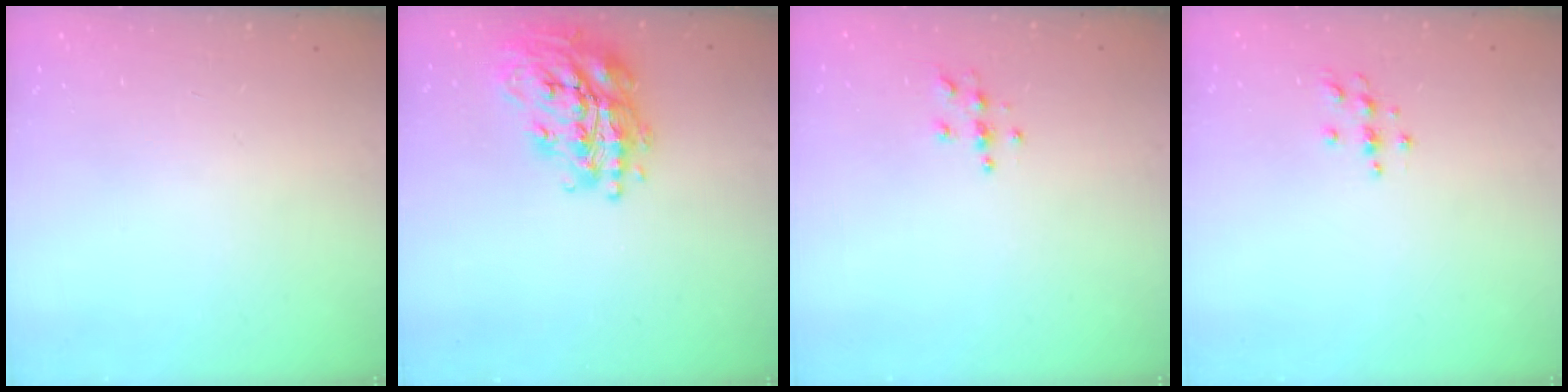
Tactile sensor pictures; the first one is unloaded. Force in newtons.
{"total": 21.0, "press": 20.9, "slide": 1.5}
{"total": 3.9, "press": 3.8, "slide": 0.4}
{"total": 3.7, "press": 3.7, "slide": 0.4}